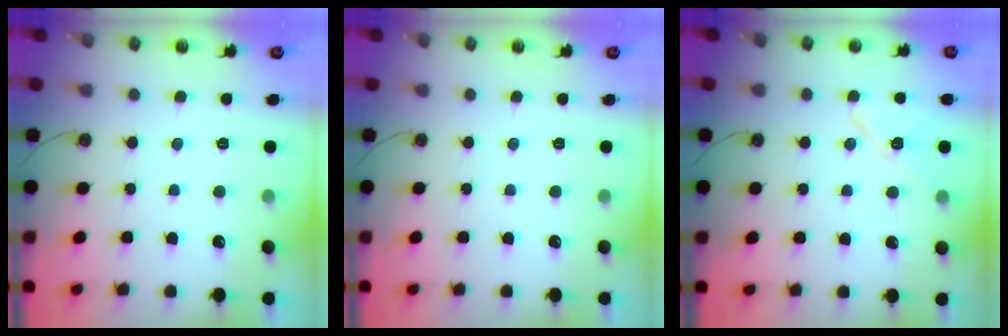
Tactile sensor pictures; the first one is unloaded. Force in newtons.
{"total": 0.0}
{"total": 8.9, "press": 8.7, "slide": 1.8}